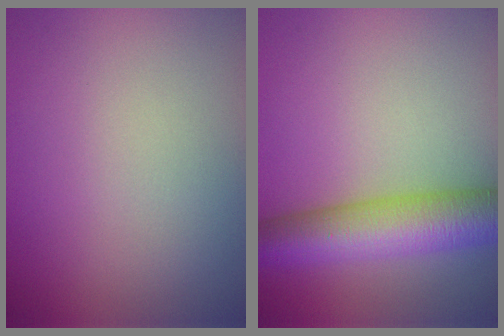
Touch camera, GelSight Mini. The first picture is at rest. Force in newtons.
{"total": 8.1, "press": 8.1, "slide": 0.2}